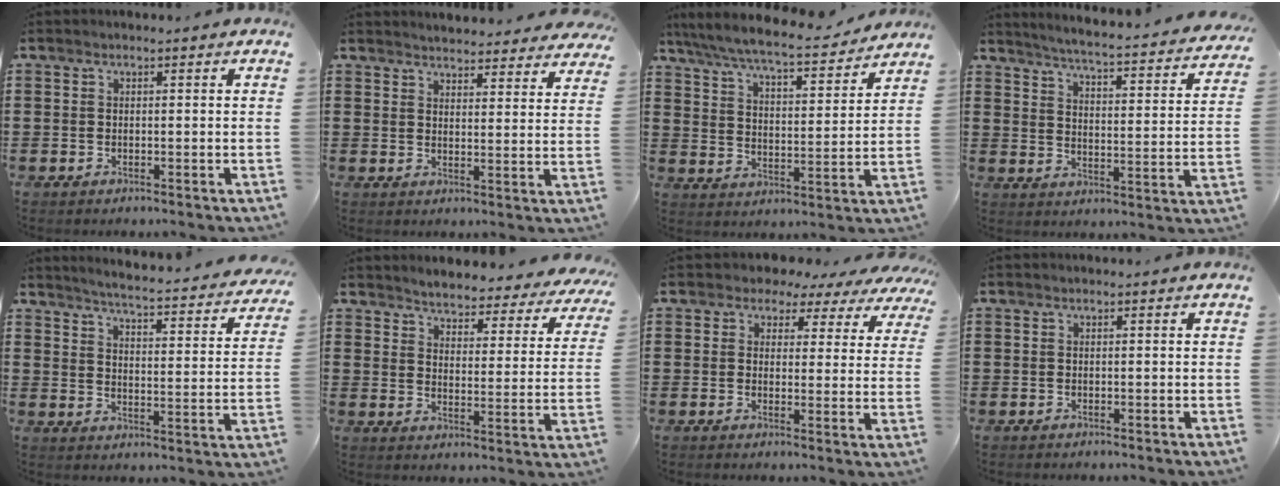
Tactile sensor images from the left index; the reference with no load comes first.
{"total": 3.9, "force": [3.9, 0.0, 0.2], "torque": [-0.011, -0.024, 0.068]}
{"total": 7.2, "force": [6.7, 0.1, 2.7], "torque": [-0.082, -0.043, 0.114]}
{"total": 3.8, "force": [3.5, -0.6, 1.4], "torque": [-0.048, -0.036, 0.048]}
{"total": 3.8, "force": [3.5, -0.6, 1.1], "torque": [-0.043, -0.039, 0.051]}
{"total": 3.7, "force": [3.7, -0.1, 0.1], "torque": [-0.027, -0.036, 0.056]}
{"total": 3.3, "force": [2.5, 2.1, 0.6], "torque": [-0.023, -0.013, 0.039]}
{"total": 0.0}